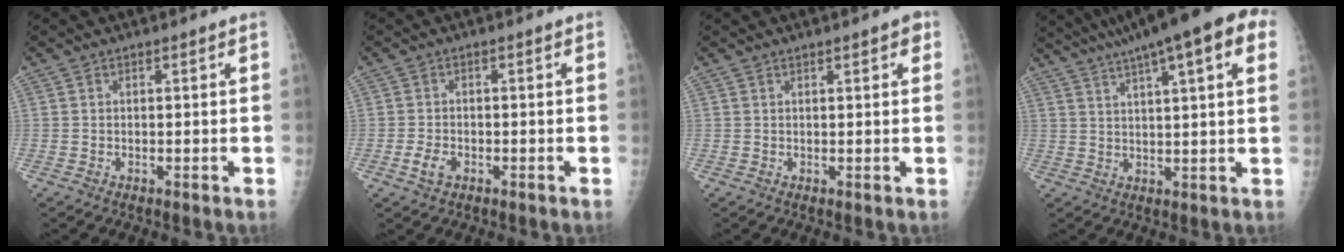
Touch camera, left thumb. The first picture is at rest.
{"total": 2.9, "force": [-1.3, 1.9, 1.9], "torque": [-0.036, 0.003, -0.022]}
{"total": 2.4, "force": [1.3, 0.7, 1.9], "torque": [-0.018, -0.001, 0.015]}
{"total": 18.8, "force": [10.5, 3.8, 15.1], "torque": [-0.229, 0.023, 0.147]}